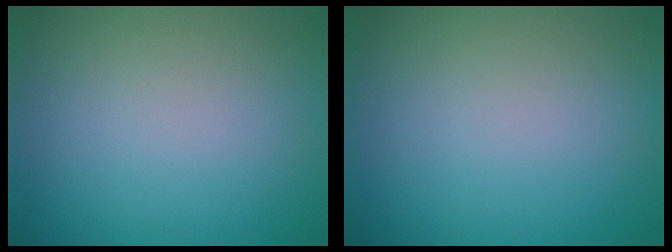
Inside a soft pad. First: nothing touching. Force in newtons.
{"total": 0.0}